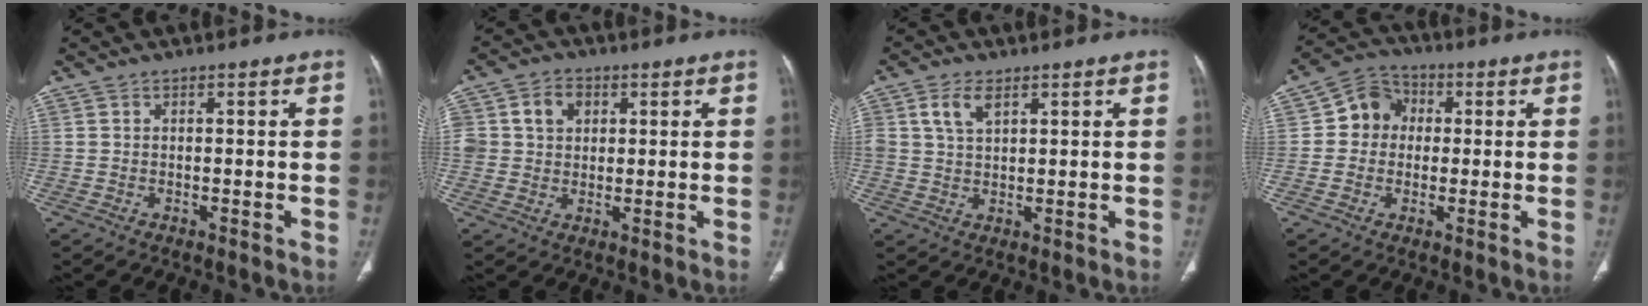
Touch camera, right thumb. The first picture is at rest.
{"total": 8.6, "force": [1.7, 7.9, 3.0], "torque": [-0.033, 0.014, 0.032]}
{"total": 4.5, "force": [2.1, 2.3, 3.1], "torque": [-0.060, -0.003, 0.045]}
{"total": 7.8, "force": [0.6, 6.9, 3.5], "torque": [-0.030, 0.017, -0.005]}